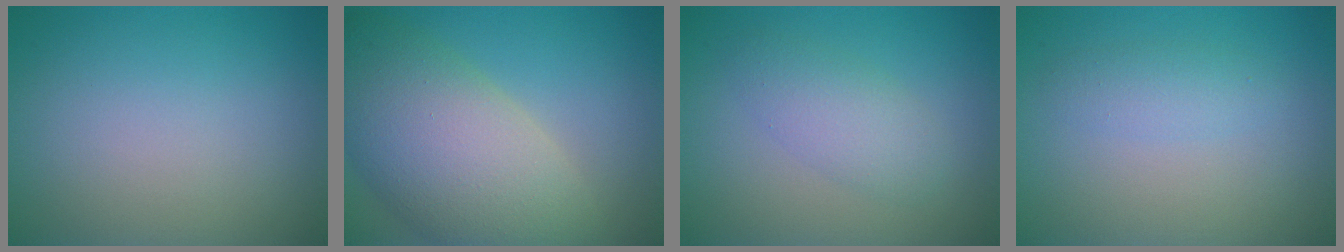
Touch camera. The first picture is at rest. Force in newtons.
{"total": 11.0, "press": 11.0, "slide": 0.8}
{"total": 2.9, "press": 2.9, "slide": 0.1}
{"total": 1.6, "press": 1.6, "slide": 0.0}